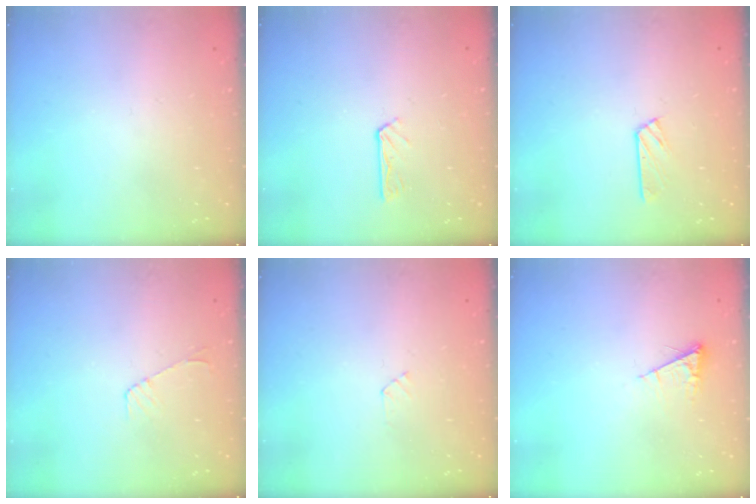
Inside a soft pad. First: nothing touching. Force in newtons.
{"total": 2.9, "press": 2.9, "slide": 0.3}
{"total": 2.9, "press": 2.9, "slide": 0.3}
{"total": 5.3, "press": 5.2, "slide": 0.5}
{"total": 2.4, "press": 2.4, "slide": 0.3}
{"total": 5.3, "press": 5.2, "slide": 0.6}